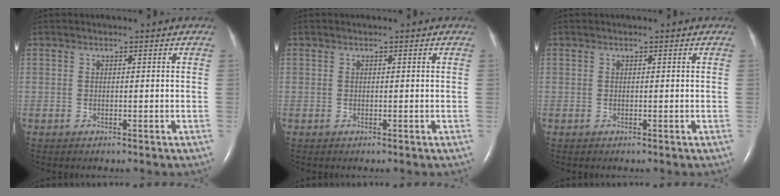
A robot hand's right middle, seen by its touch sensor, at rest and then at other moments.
{"total": 0.0}
{"total": 0.0}